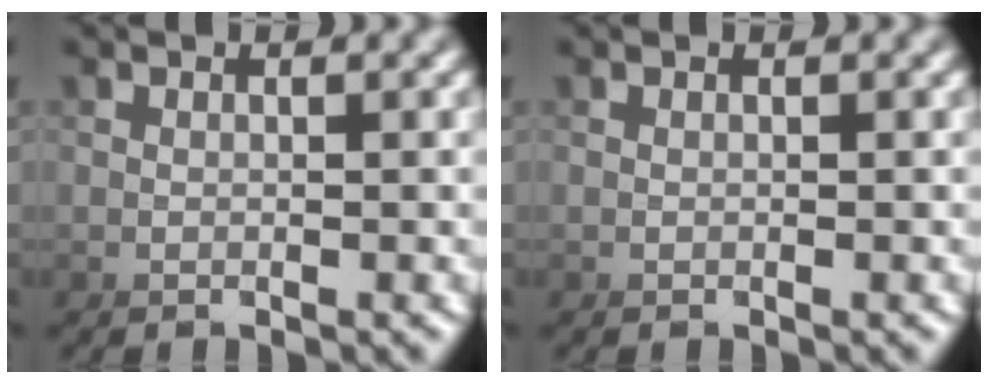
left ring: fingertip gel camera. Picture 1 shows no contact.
{"total": 0.0}